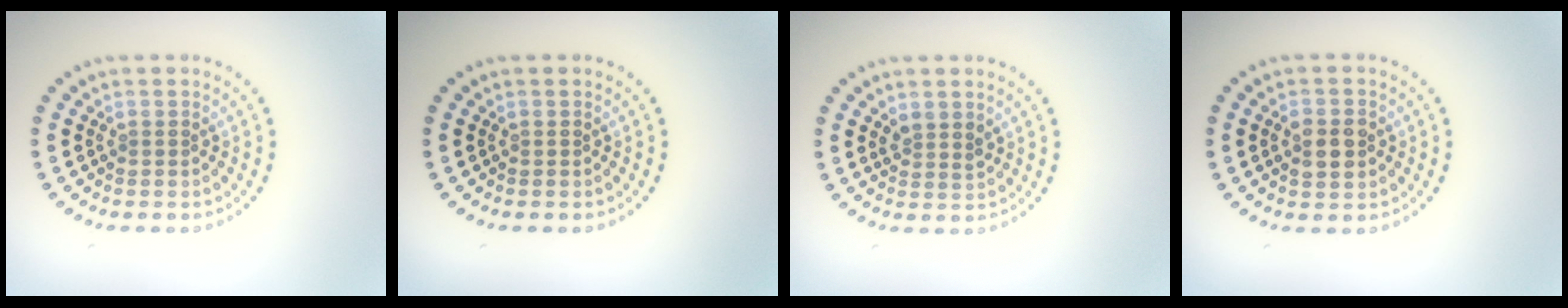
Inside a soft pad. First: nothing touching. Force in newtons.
{"total": 0.0}
{"total": 1.4, "press": 1.3, "slide": 0.7}
{"total": 3.0, "press": 3.0, "slide": 0.2}